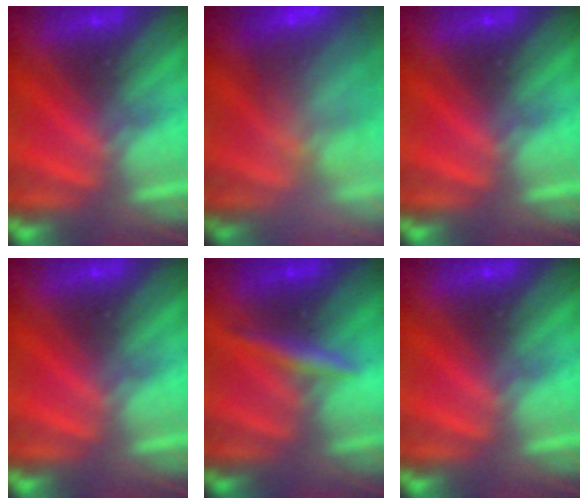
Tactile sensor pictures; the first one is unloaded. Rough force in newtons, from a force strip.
{"total": 5.8}
{"total": 0.0}
{"total": 0.0}
{"total": 3.2}
{"total": 0.0}